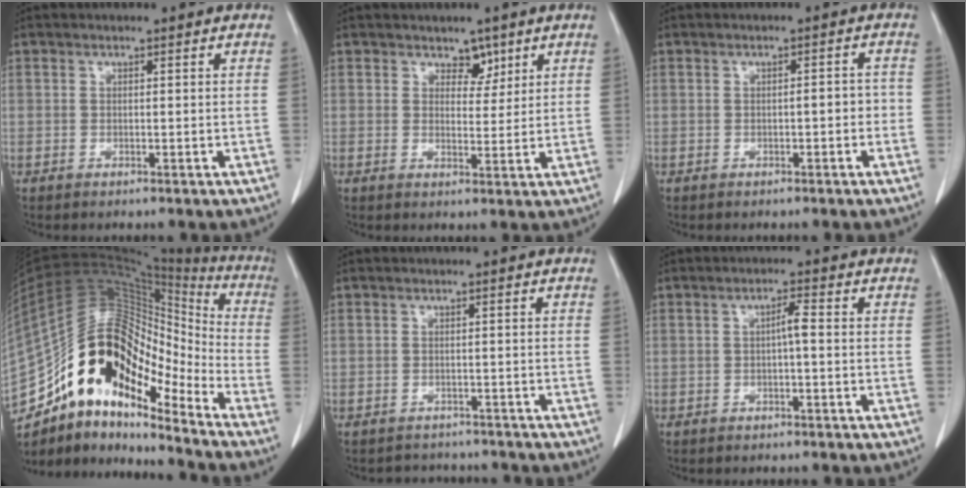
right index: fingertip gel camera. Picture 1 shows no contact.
{"total": 3.1, "force": [2.1, 1.9, 1.2], "torque": [-0.011, -0.002, 0.033]}
{"total": 2.0, "force": [-0.6, 0.8, 1.8], "torque": [-0.023, 0.006, -0.006]}
{"total": 20.9, "force": [-13.7, 7.6, 13.8], "torque": [-0.245, 0.063, -0.236]}
{"total": 3.9, "force": [-3.5, 1.7, -0.5], "torque": [0.008, 0.012, -0.048]}
{"total": 2.1, "force": [-0.2, 0.1, 2.1], "torque": [-0.034, 0.005, -0.002]}